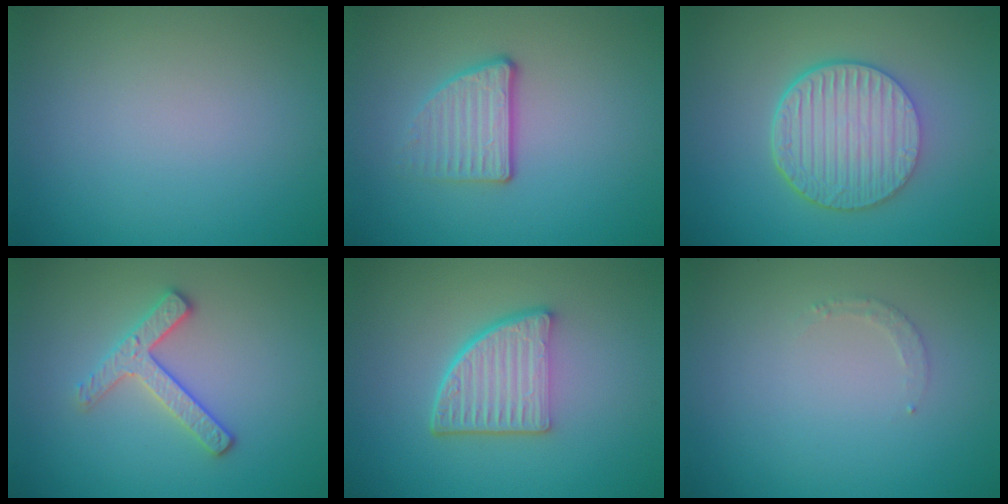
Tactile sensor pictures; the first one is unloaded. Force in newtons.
{"total": 3.0, "press": 2.3, "slide": 1.9}
{"total": 6.5, "press": 4.8, "slide": 4.5}
{"total": 2.8, "press": 2.6, "slide": 1.1}
{"total": 5.3, "press": 3.9, "slide": 3.7}
{"total": 0.9, "press": 0.9, "slide": 0.2}